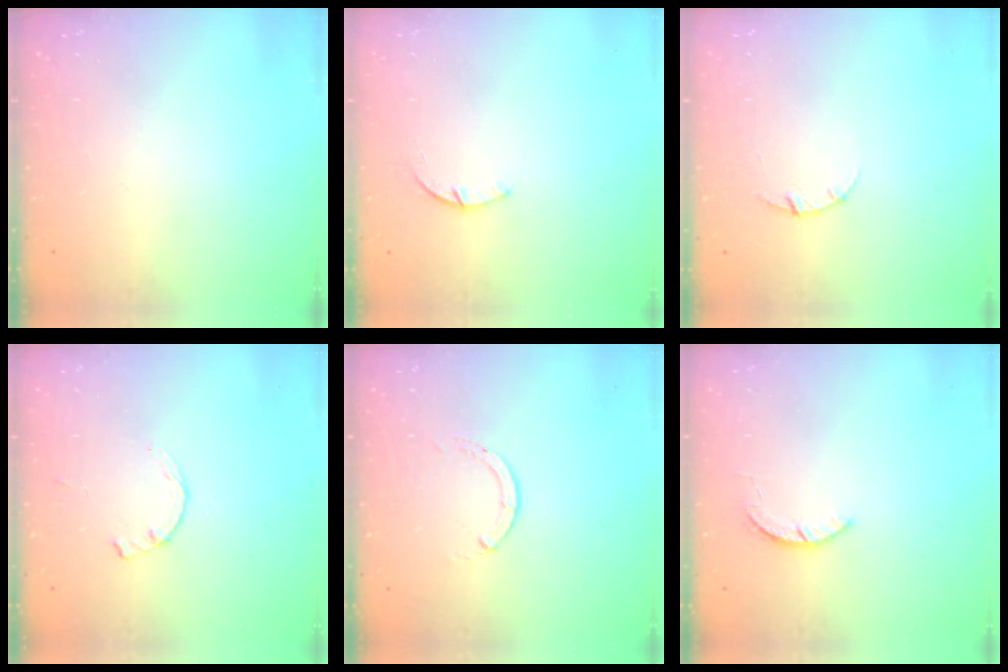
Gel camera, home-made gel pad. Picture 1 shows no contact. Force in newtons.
{"total": 1.4, "press": 1.4, "slide": 0.3}
{"total": 2.8, "press": 2.8, "slide": 0.4}
{"total": 1.2, "press": 1.2, "slide": 0.3}
{"total": 0.0}
{"total": 1.6, "press": 1.6, "slide": 0.3}